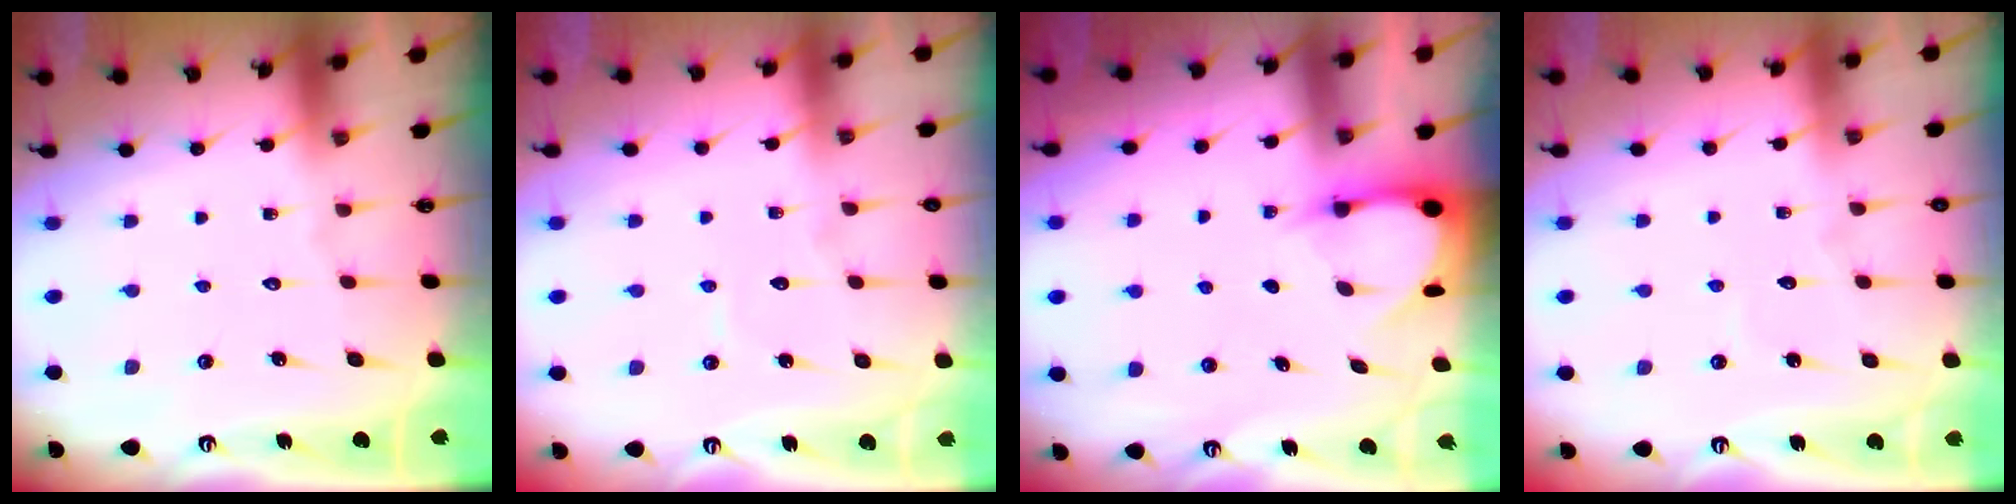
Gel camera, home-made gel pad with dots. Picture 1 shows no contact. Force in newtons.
{"total": 3.3, "press": 3.2, "slide": 0.3}
{"total": 3.3, "press": 3.3, "slide": 0.4}
{"total": 3.1, "press": 3.1, "slide": 0.3}